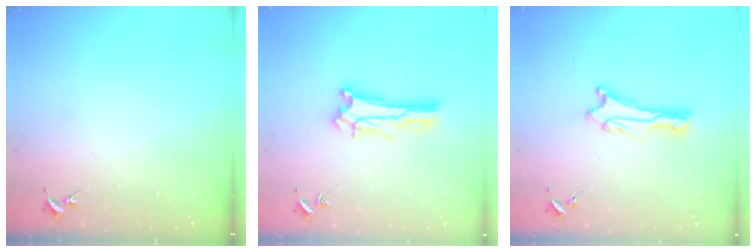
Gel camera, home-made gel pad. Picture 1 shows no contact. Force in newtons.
{"total": 1.4, "press": 1.4, "slide": 0.2}
{"total": 0.9, "press": 0.8, "slide": 0.1}